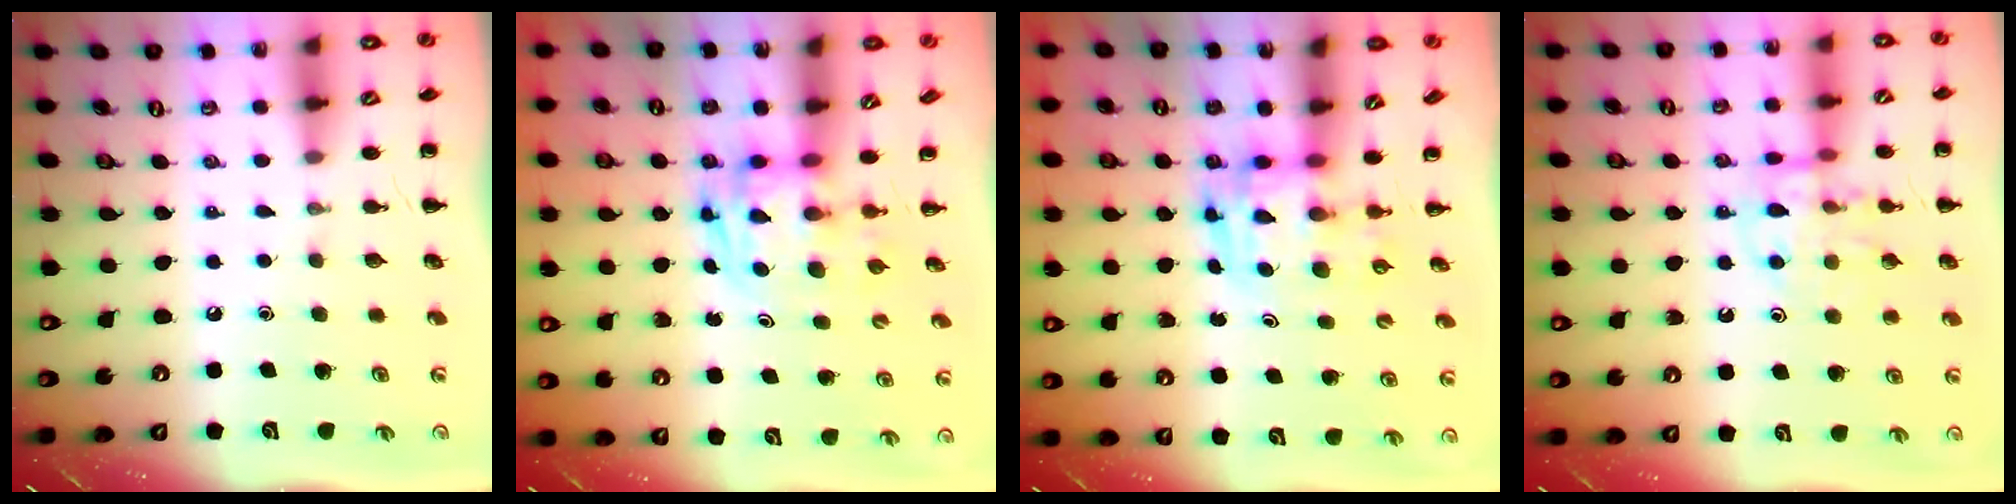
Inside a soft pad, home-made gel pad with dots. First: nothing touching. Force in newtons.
{"total": 2.8, "press": 2.8, "slide": 0.5}
{"total": 3.6, "press": 3.5, "slide": 0.6}
{"total": 11.6, "press": 11.6, "slide": 1.1}